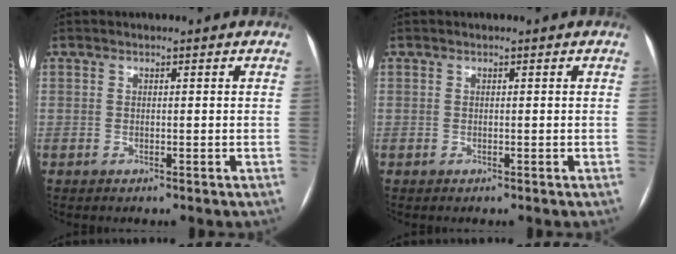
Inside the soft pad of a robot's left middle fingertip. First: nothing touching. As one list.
[{"total": 0.0}]